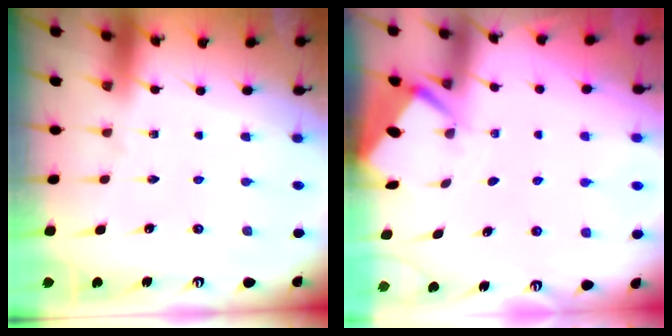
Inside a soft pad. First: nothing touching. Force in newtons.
{"total": 2.9, "press": 2.9, "slide": 0.4}